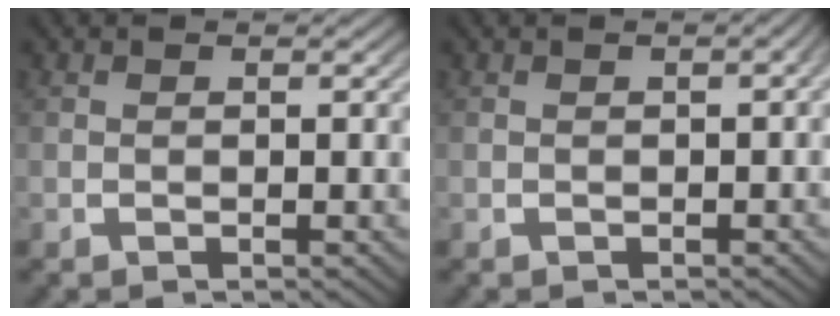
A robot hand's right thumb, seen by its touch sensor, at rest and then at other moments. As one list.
[{"total": 0.9, "force": [-0.3, 0.4, 0.7], "torque": [-0.010, 0.001, -0.005]}]